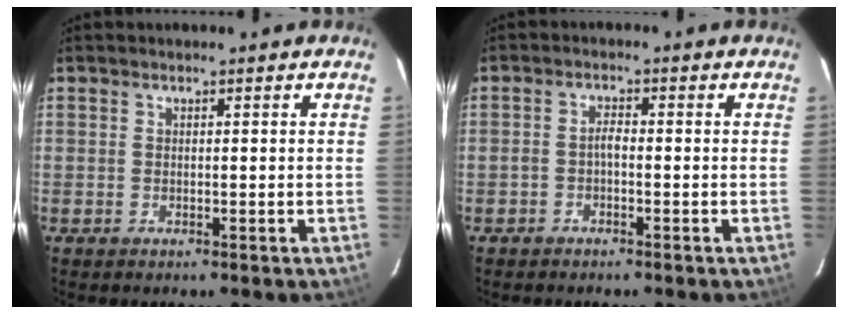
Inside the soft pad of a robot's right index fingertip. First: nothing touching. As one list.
[{"total": 1.6, "force": [-0.9, 0.5, 1.3], "torque": [-0.027, 0.007, -0.017]}]